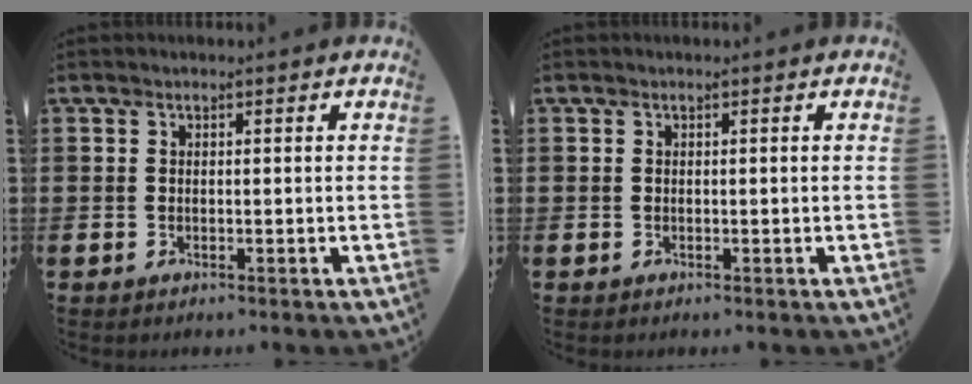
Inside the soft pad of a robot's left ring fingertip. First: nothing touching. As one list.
[{"total": 0.0}]